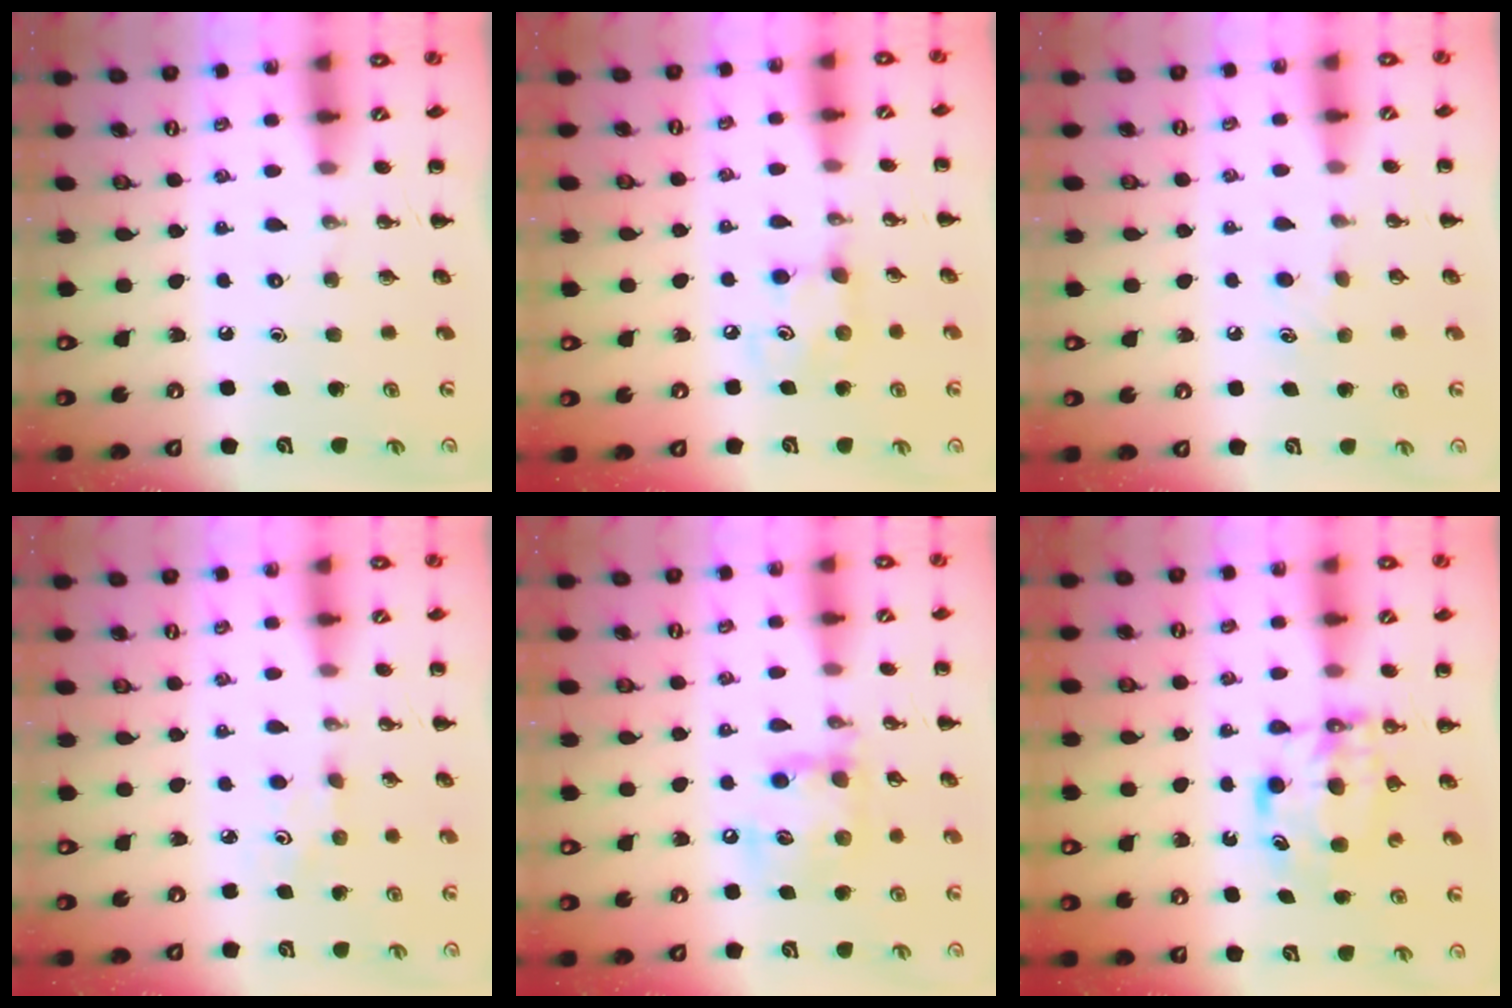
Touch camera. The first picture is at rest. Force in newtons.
{"total": 4.6, "press": 4.6, "slide": 0.6}
{"total": 4.4, "press": 4.2, "slide": 1.5}
{"total": 1.4, "press": 1.3, "slide": 0.4}
{"total": 12.9, "press": 12.8, "slide": 1.6}
{"total": 7.6, "press": 7.5, "slide": 0.8}